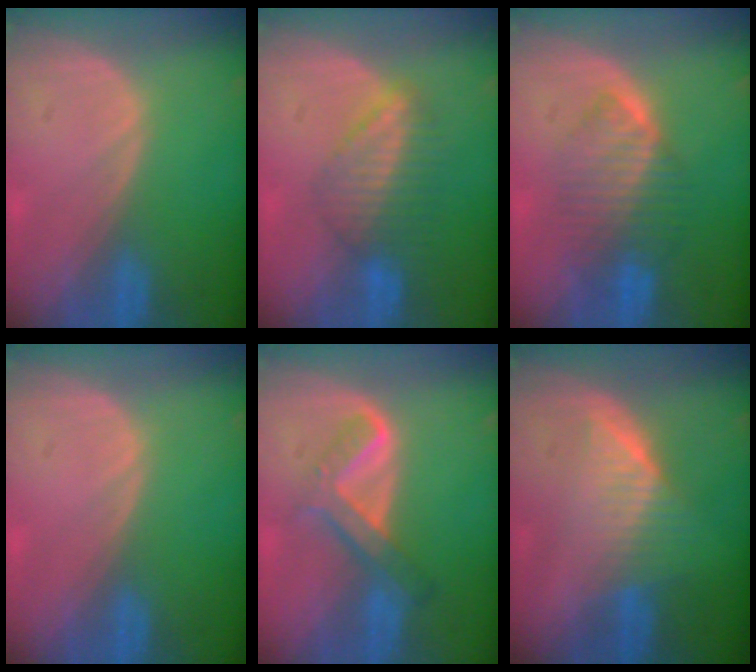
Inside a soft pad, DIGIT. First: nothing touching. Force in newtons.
{"total": 6.5, "press": 5.9, "slide": 2.7}
{"total": 6.6, "press": 6.6, "slide": 0.2}
{"total": 0.0}
{"total": 6.5, "press": 5.5, "slide": 3.3}
{"total": 6.5, "press": 5.8, "slide": 2.8}